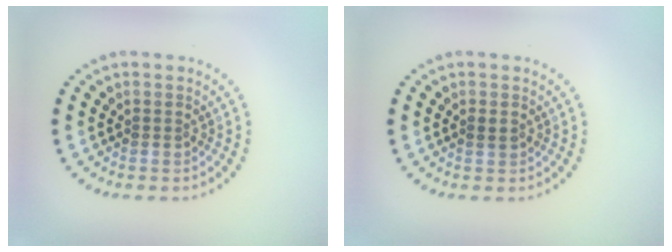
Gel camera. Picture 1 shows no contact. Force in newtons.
{"total": 0.7, "press": 0.7, "slide": 0.1}